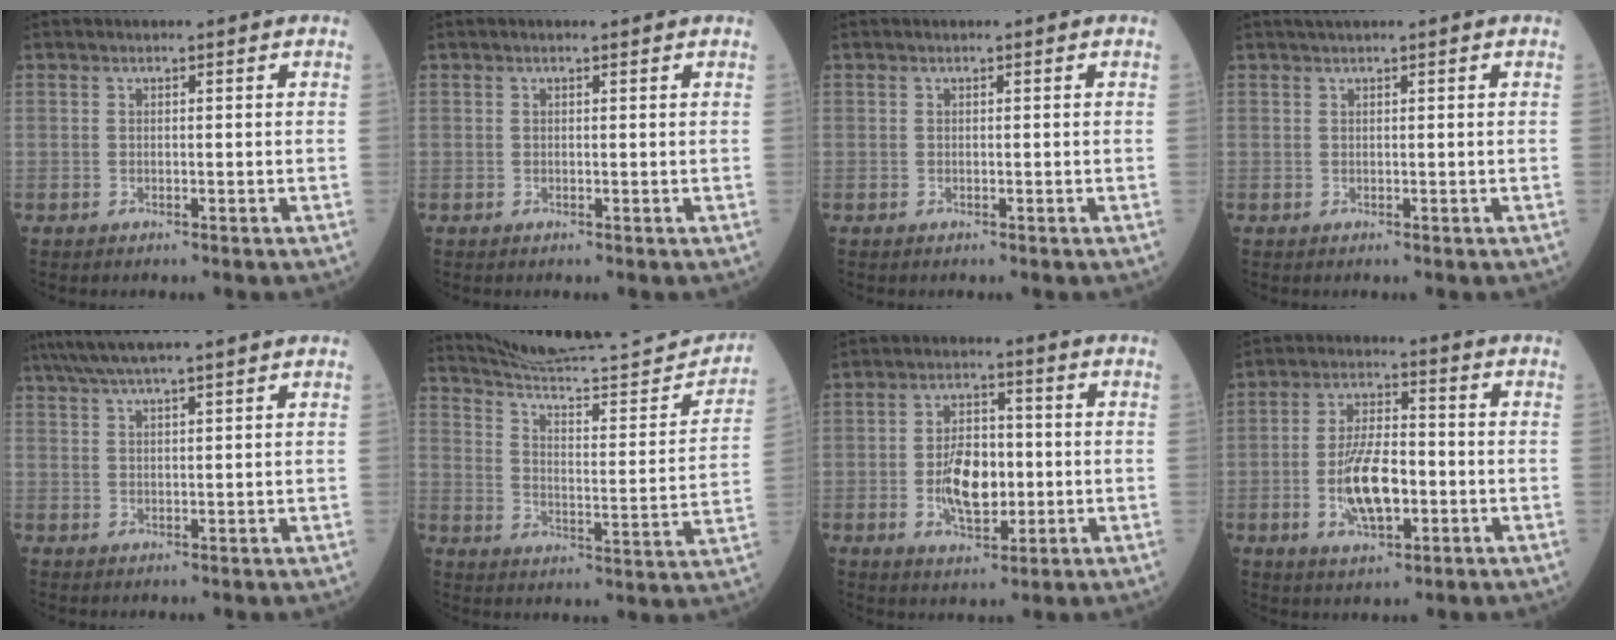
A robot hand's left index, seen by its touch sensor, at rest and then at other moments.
{"total": 0.8, "force": [0.7, 0.1, 0.4], "torque": [-0.010, 0.005, 0.009]}
{"total": 0.0}
{"total": 1.4, "force": [1.2, -0.2, 0.8], "torque": [-0.012, 0.014, 0.025]}
{"total": 9.8, "force": [8.3, -0.3, 5.3], "torque": [-0.090, 0.037, 0.124]}
{"total": 23.8, "force": [22.8, 0.0, 6.6], "torque": [-0.104, -0.075, 0.313]}
{"total": 8.2, "force": [-1.1, 4.2, 6.9], "torque": [-0.136, 0.004, -0.016]}
{"total": 9.7, "force": [-2.1, 3.7, 8.7], "torque": [-0.175, 0.003, -0.037]}